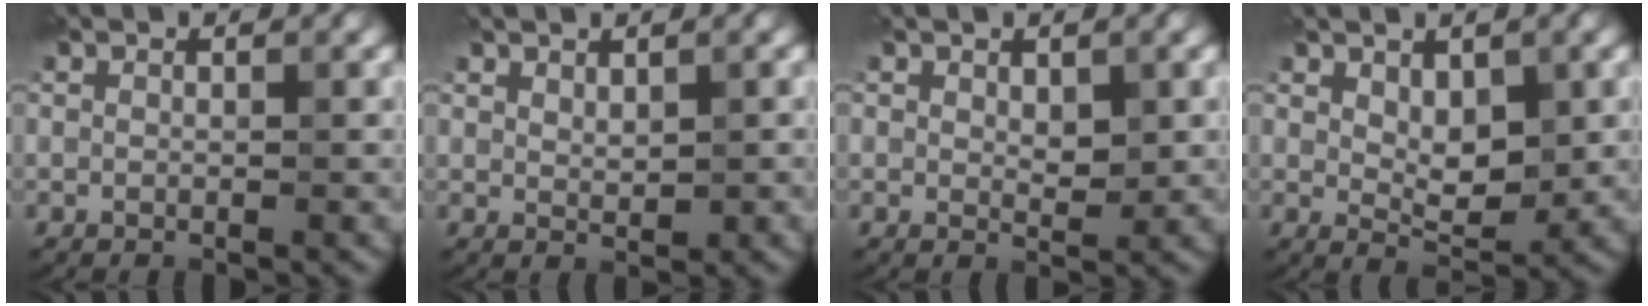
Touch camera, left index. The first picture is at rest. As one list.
[{"total": 1.4, "force": [1.0, 0.6, 0.8], "torque": [-0.017, -0.004, 0.024]}, {"total": 1.8, "force": [0.6, 1.1, 1.3], "torque": [-0.023, -0.005, 0.014]}, {"total": 3.7, "force": [1.1, 2.0, 2.9], "torque": [-0.052, -0.006, 0.023]}]